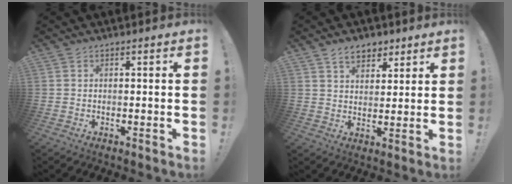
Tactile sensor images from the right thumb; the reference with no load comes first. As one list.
[{"total": 7.0, "force": [4.6, 4.5, 2.9], "torque": [-0.042, -0.019, 0.086]}]